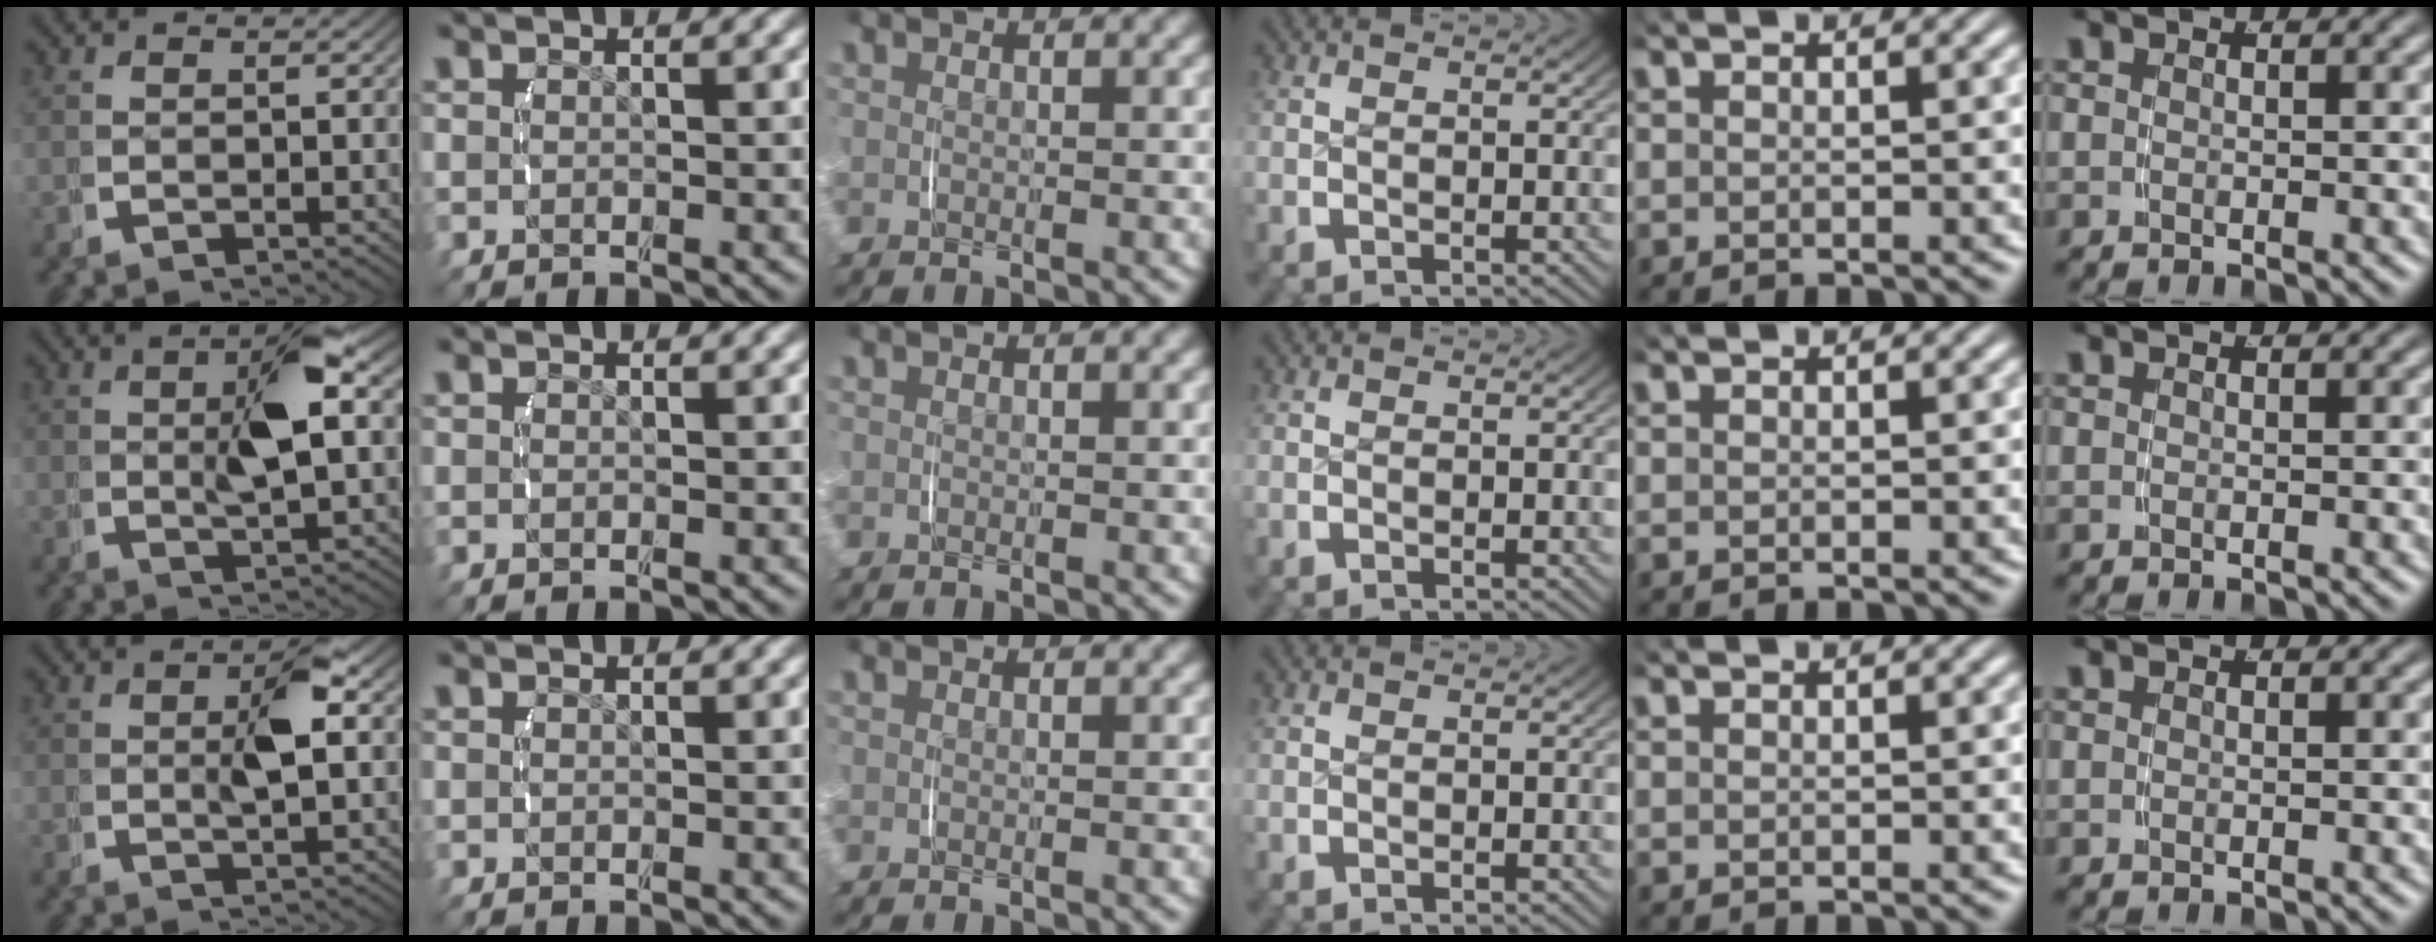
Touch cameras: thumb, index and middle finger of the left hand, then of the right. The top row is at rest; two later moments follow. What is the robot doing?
{"motion": "lift_and_place", "object": "jar lid"}